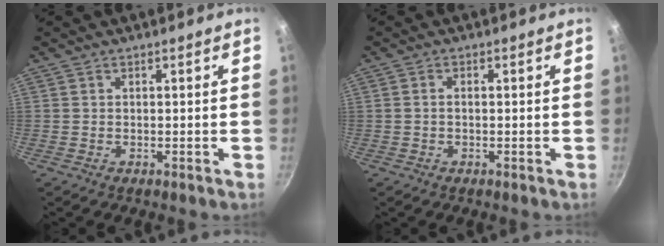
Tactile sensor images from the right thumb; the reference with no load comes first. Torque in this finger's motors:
{"motor_torque": [0.16, -0.27, -0.49, 0.05, -0.06]}